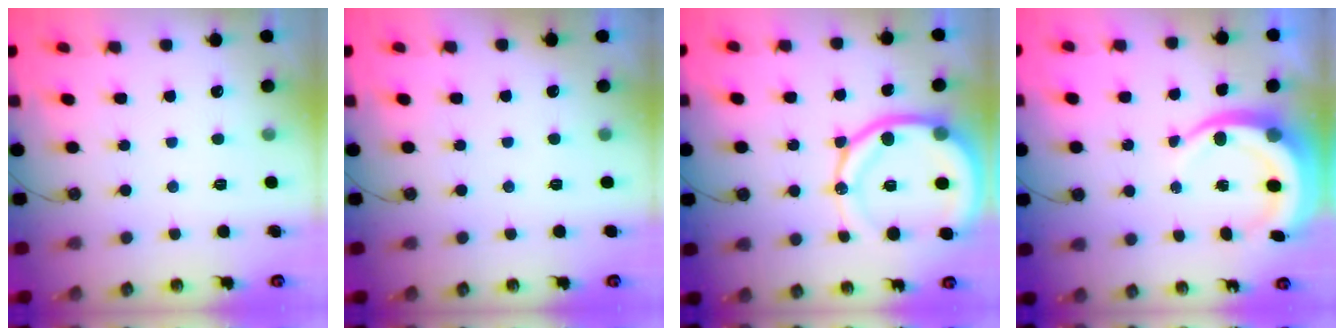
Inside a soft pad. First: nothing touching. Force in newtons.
{"total": 1.7, "press": 0.4, "slide": 1.6}
{"total": 18.4, "press": 18.2, "slide": 2.3}
{"total": 9.1, "press": 9.1, "slide": 0.9}